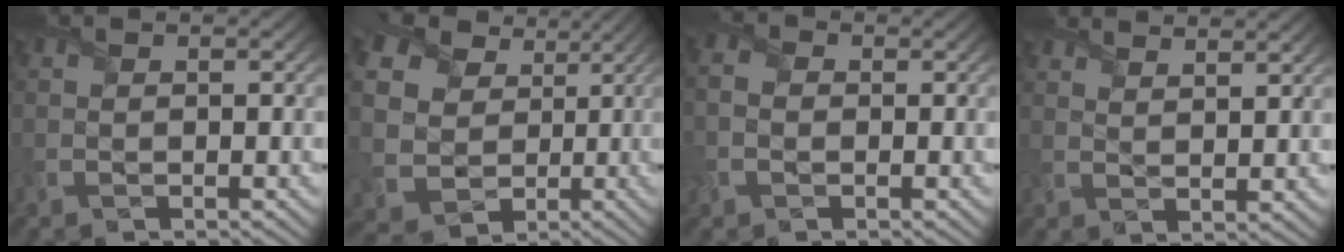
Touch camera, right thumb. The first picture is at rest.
{"total": 13.2, "force": [4.0, 10.9, 6.3], "torque": [-0.197, 0.019, 0.075]}
{"total": 2.6, "force": [-0.6, 1.9, 1.6], "torque": [-0.049, 0.004, -0.017]}
{"total": 4.4, "force": [4.0, 0.6, 1.9], "torque": [-0.035, -0.006, 0.069]}